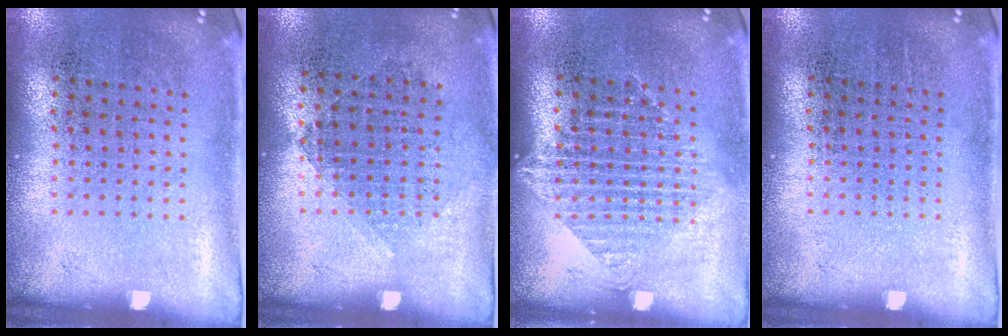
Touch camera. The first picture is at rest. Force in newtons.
{"total": 1.0, "press": 0.9, "slide": 0.4}
{"total": 1.2, "press": 1.1, "slide": 0.5}
{"total": 0.0}